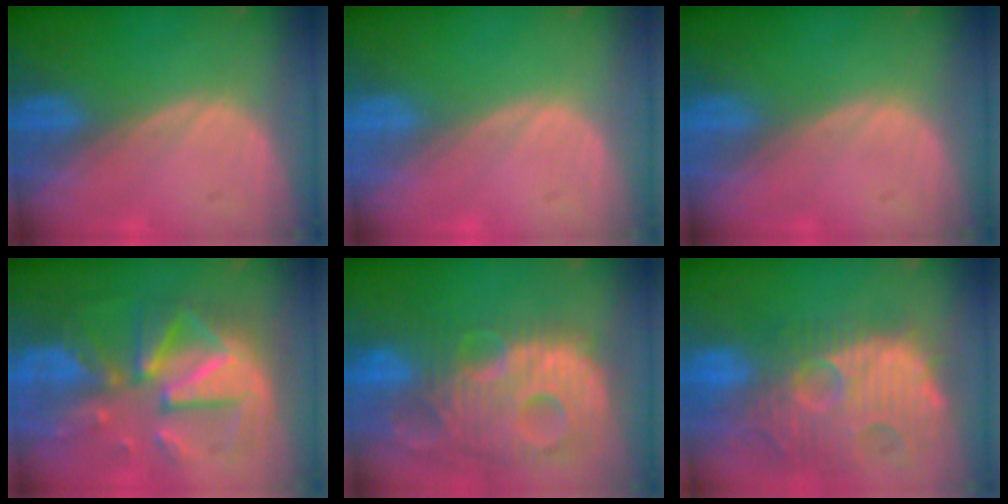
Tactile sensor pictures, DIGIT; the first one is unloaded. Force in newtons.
{"total": 0.0}
{"total": 0.0}
{"total": 12.1, "press": 12.0, "slide": 1.3}
{"total": 13.8, "press": 11.9, "slide": 7.1}
{"total": 14.4, "press": 12.5, "slide": 7.1}